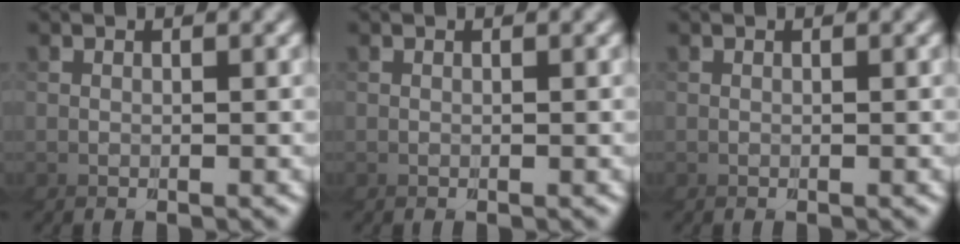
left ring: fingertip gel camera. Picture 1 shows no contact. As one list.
[{"total": 0.0}, {"total": 0.0}]